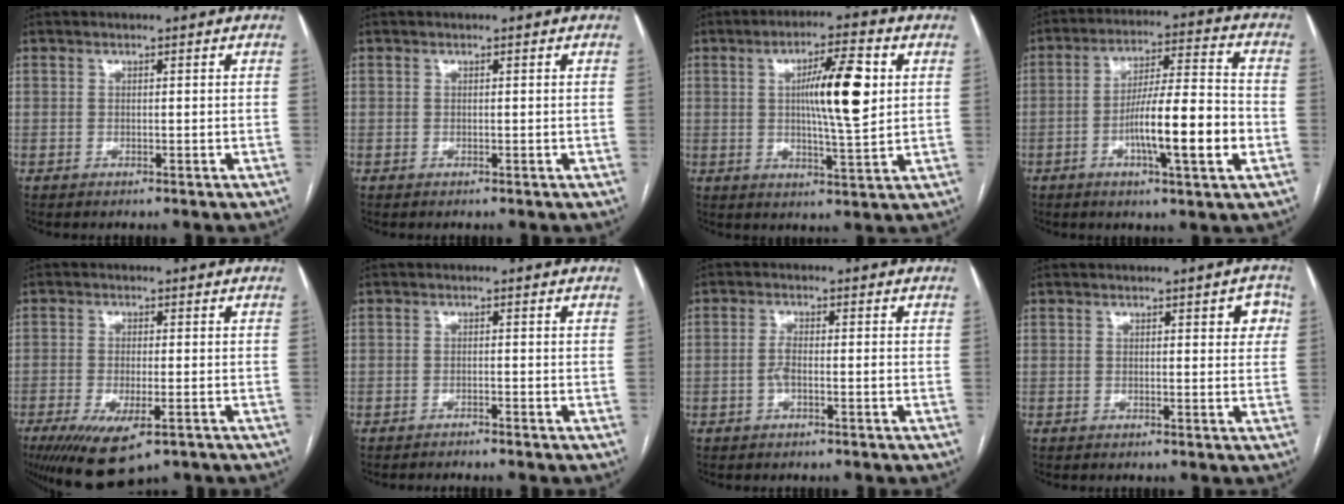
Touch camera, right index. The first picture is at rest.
{"total": 0.0}
{"total": 10.7, "force": [2.1, 1.3, 10.4], "torque": [-0.169, 0.005, 0.035]}
{"total": 13.3, "force": [-3.7, 1.1, 12.7], "torque": [-0.212, 0.006, -0.061]}
{"total": 10.2, "force": [-5.9, 3.2, 7.6], "torque": [-0.128, -0.023, -0.091]}
{"total": 1.7, "force": [-1.6, -0.2, 0.6], "torque": [-0.006, 0.001, -0.021]}
{"total": 2.4, "force": [-0.8, 0.6, 2.2], "torque": [-0.046, 0.005, -0.014]}
{"total": 3.4, "force": [1.3, 1.2, 2.9], "torque": [-0.025, 0.010, 0.012]}